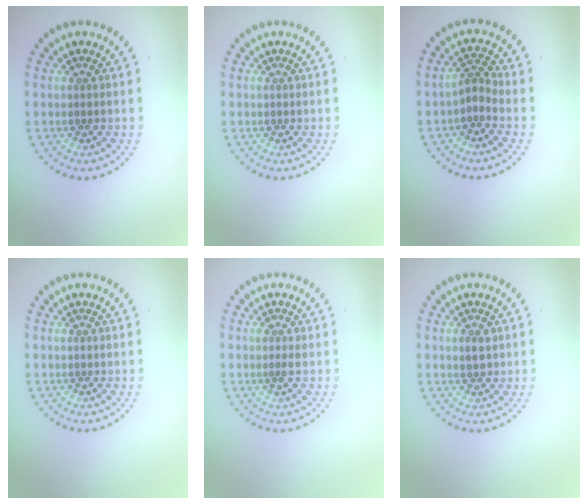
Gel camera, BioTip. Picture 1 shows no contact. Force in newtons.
{"total": 0.0}
{"total": 2.0, "press": 1.3, "slide": 1.4}
{"total": 0.0}
{"total": 0.7, "press": 0.7, "slide": 0.3}
{"total": 1.4, "press": 1.3, "slide": 0.2}